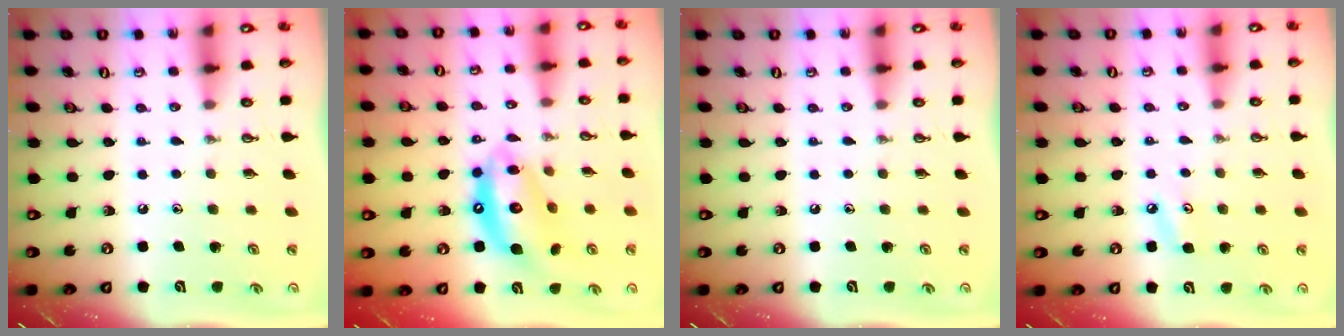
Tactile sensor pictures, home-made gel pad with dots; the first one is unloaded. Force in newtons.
{"total": 13.8, "press": 13.8, "slide": 1.5}
{"total": 0.0}
{"total": 5.5, "press": 5.5, "slide": 0.5}